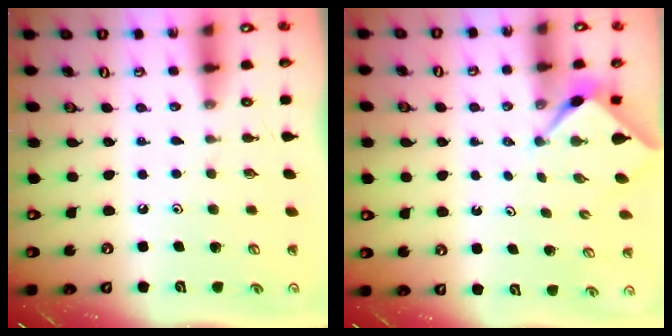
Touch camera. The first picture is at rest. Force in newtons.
{"total": 2.4, "press": 2.4, "slide": 0.3}